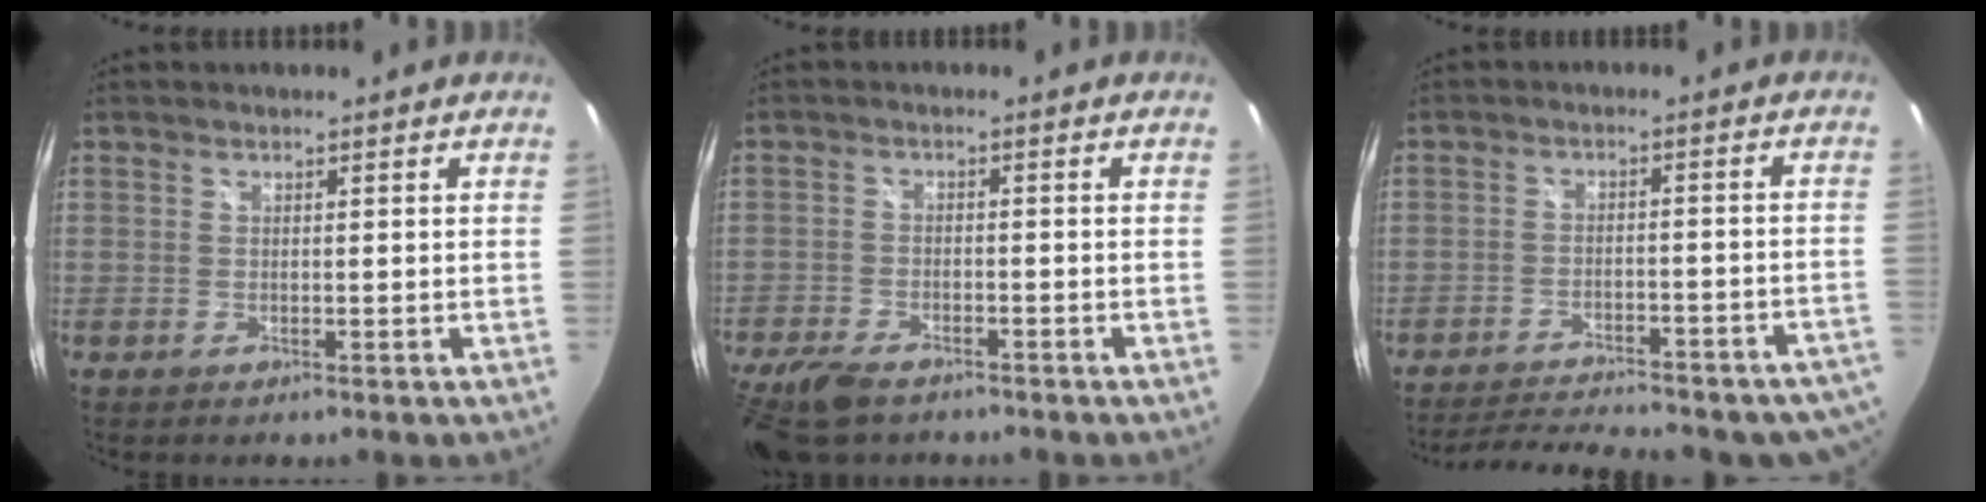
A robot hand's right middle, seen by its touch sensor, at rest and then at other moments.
{"total": 10.1, "force": [-7.7, 4.1, 4.9], "torque": [-0.131, -0.025, -0.141]}
{"total": 20.4, "force": [-17.3, 6.2, 8.9], "torque": [-0.155, -0.012, -0.212]}